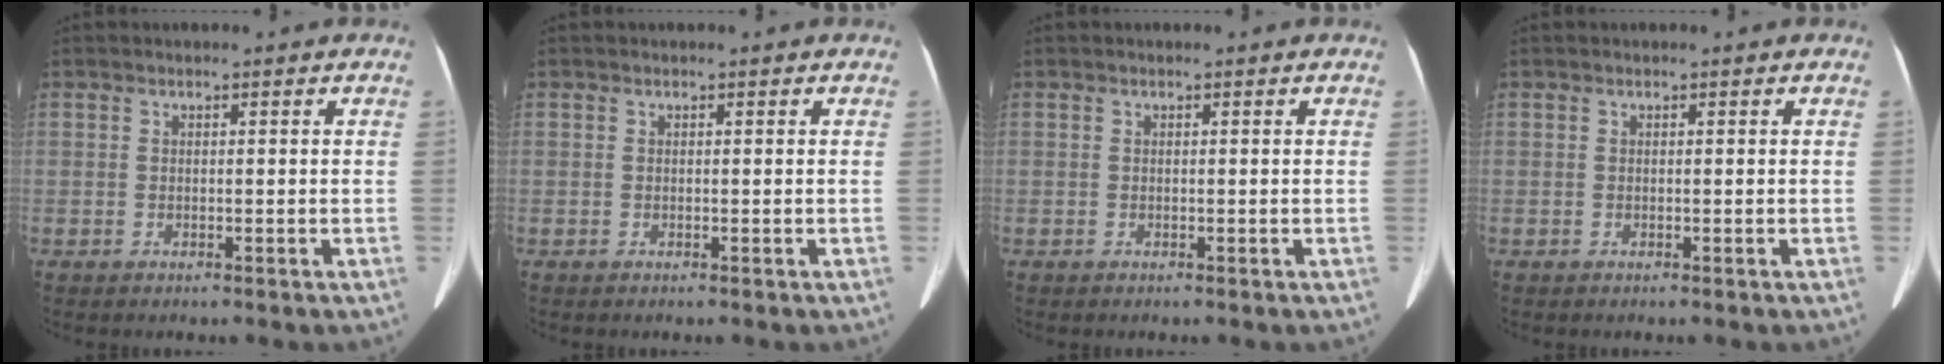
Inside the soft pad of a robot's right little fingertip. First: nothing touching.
{"total": 0.0}
{"total": 0.0}
{"total": 0.0}